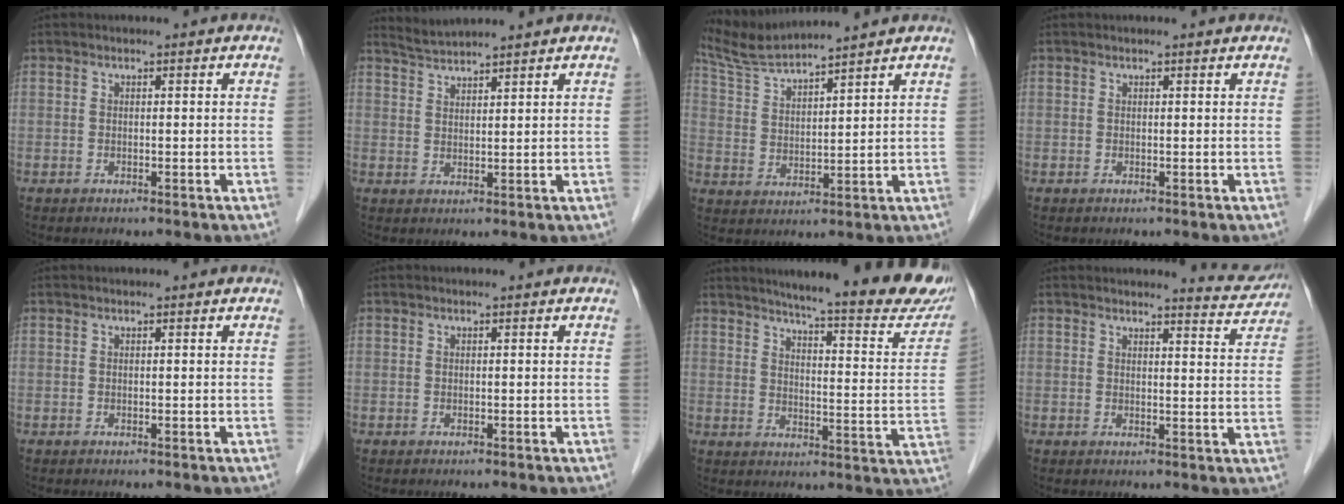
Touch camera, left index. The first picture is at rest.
{"total": 4.2, "force": [4.0, -0.7, 0.8], "torque": [-0.020, 0.021, 0.078]}
{"total": 8.7, "force": [8.2, -1.4, 2.4], "torque": [-0.062, 0.020, 0.166]}
{"total": 0.8, "force": [0.8, 0.0, 0.2], "torque": [-0.012, 0.002, 0.010]}
{"total": 0.0}
{"total": 0.0}
{"total": 23.3, "force": [20.2, 1.9, 11.4], "torque": [-0.157, -0.066, 0.242]}
{"total": 4.9, "force": [4.8, 0.2, -0.1], "torque": [-0.003, -0.029, 0.044]}